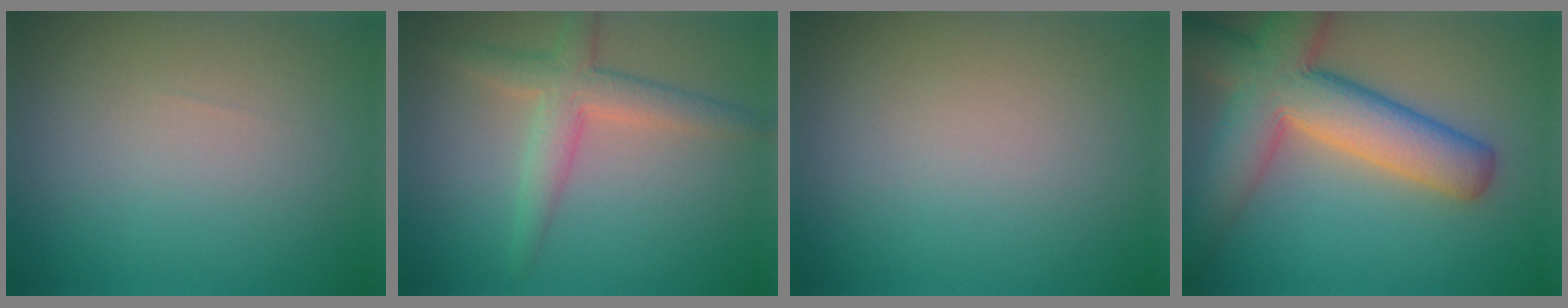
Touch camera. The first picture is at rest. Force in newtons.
{"total": 3.6, "press": 3.6, "slide": 0.1}
{"total": 0.0}
{"total": 9.7, "press": 9.7, "slide": 0.5}